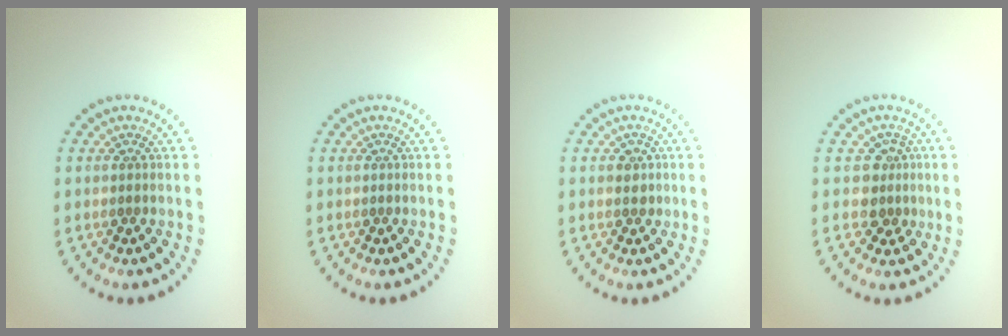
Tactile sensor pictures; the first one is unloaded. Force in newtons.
{"total": 0.0}
{"total": 1.3, "press": 1.2, "slide": 0.4}
{"total": 2.4, "press": 1.9, "slide": 1.5}